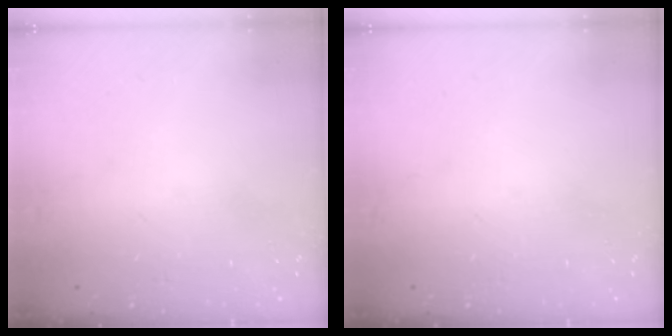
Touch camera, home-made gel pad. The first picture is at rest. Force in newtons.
{"total": 0.0}